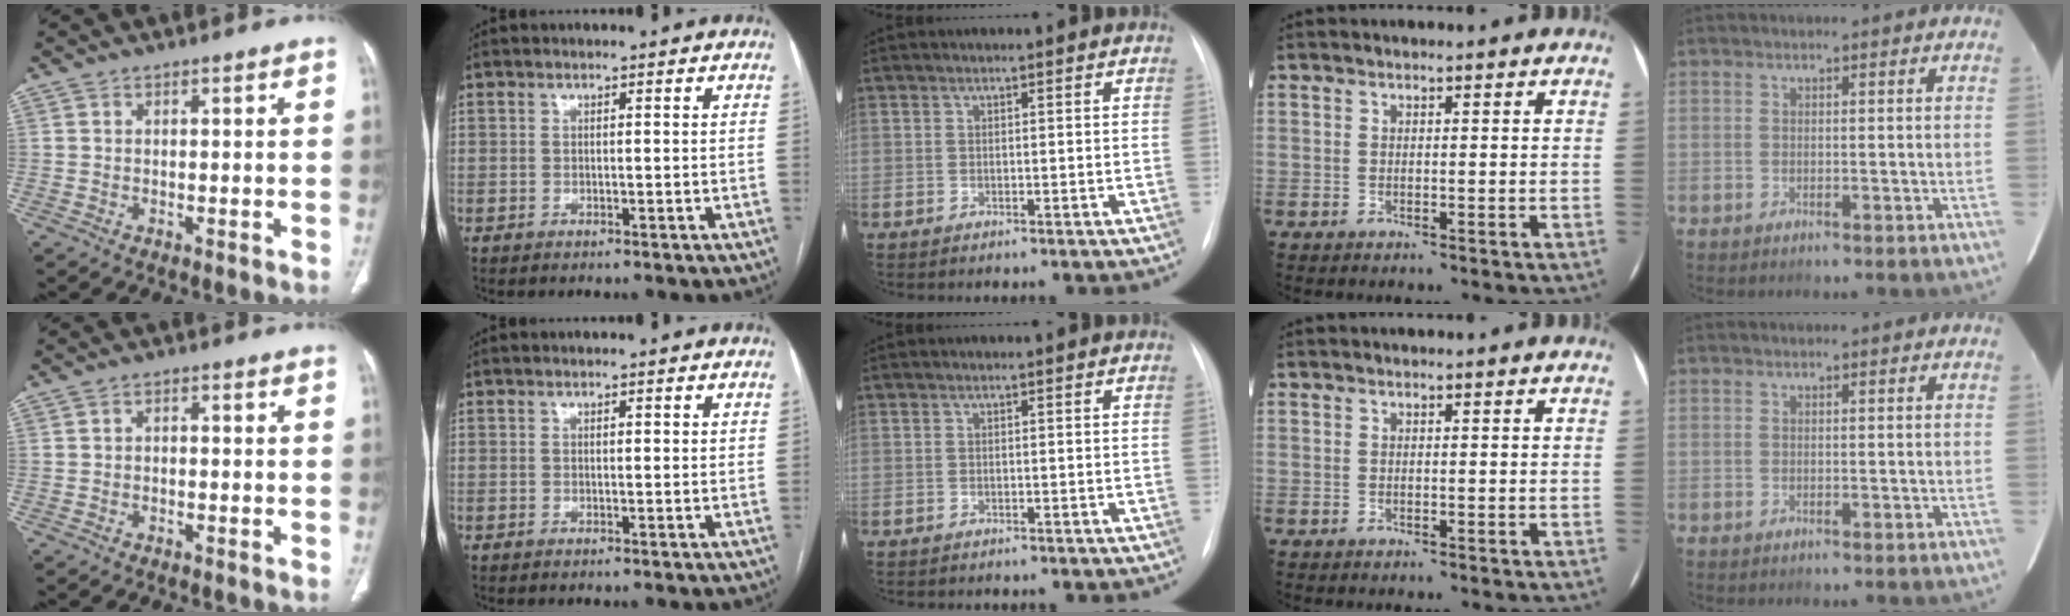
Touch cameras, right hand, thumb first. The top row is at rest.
{"thumb": {"total": 1.1, "force": [-0.4, 0.8, 0.7], "torque": [-0.008, 0.007, -0.009]}, "index": {"total": 0.6, "force": [0.4, 0.1, 0.4], "torque": [-0.009, -0.001, 0.004]}}